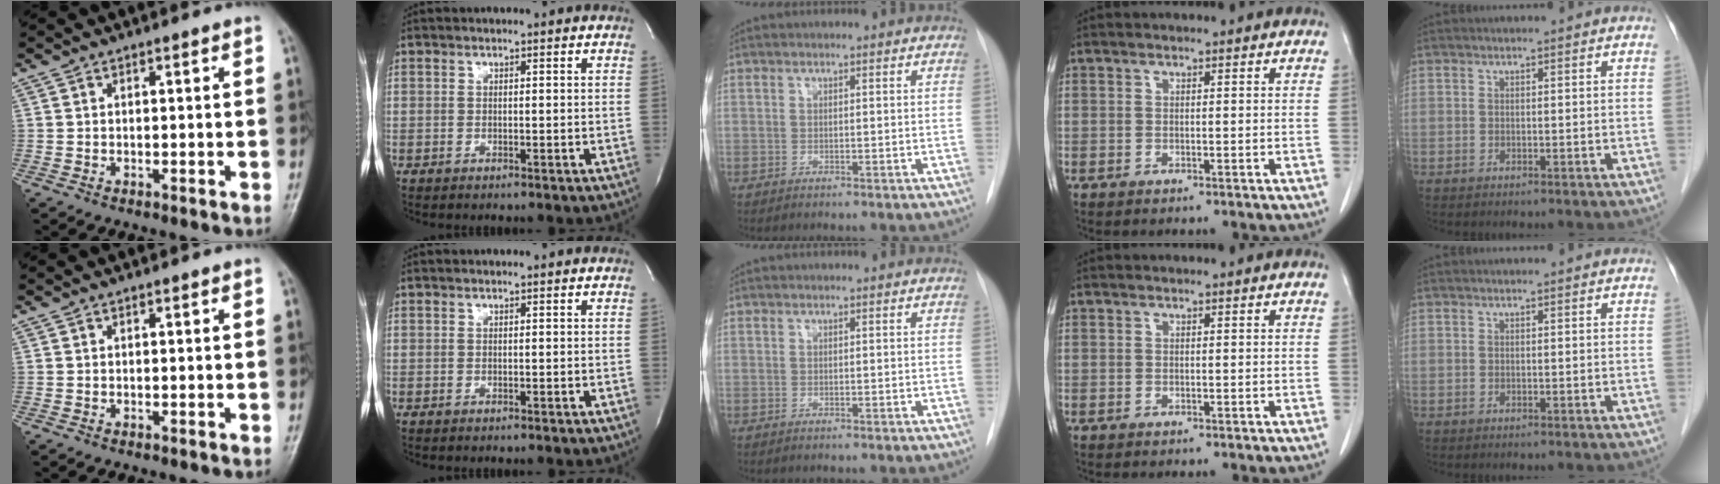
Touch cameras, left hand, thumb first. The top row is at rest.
{}